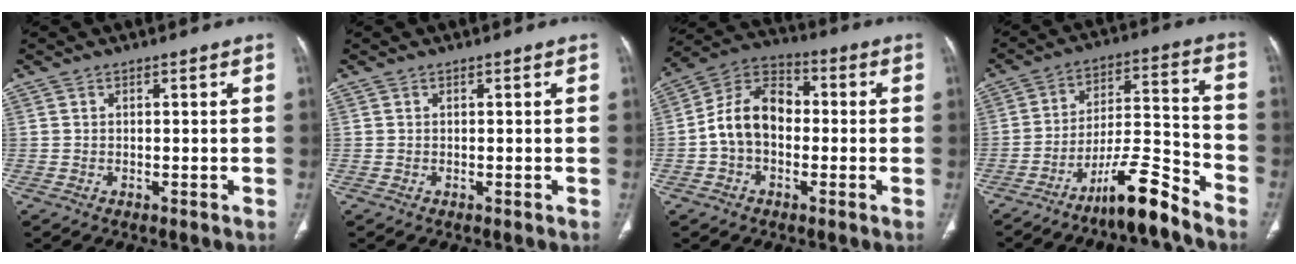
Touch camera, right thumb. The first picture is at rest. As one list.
[{"total": 0.0}, {"total": 11.7, "force": [-1.1, 8.3, 8.1], "torque": [-0.133, 0.038, -0.033]}, {"total": 11.9, "force": [-9.4, 1.6, 7.1], "torque": [-0.118, 0.085, -0.164]}]